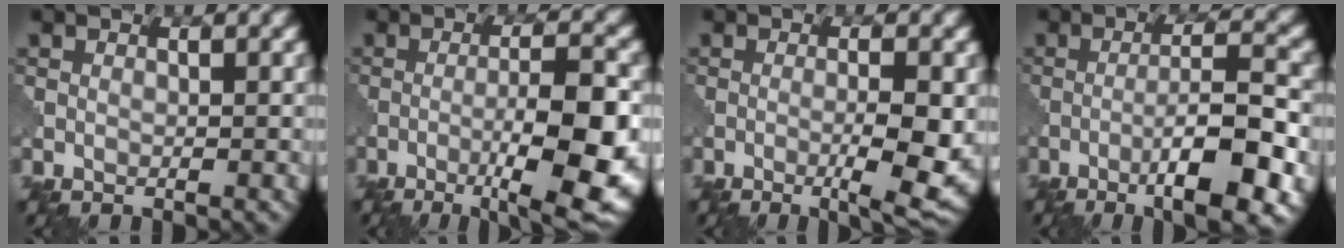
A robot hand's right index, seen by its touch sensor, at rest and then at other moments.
{"total": 9.4, "force": [-3.4, 1.8, 8.6], "torque": [-0.131, -0.001, -0.052]}
{"total": 5.1, "force": [-1.4, 0.7, 4.8], "torque": [-0.078, -0.002, -0.021]}
{"total": 8.5, "force": [-3.7, 1.5, 7.5], "torque": [-0.116, 0.008, -0.061]}